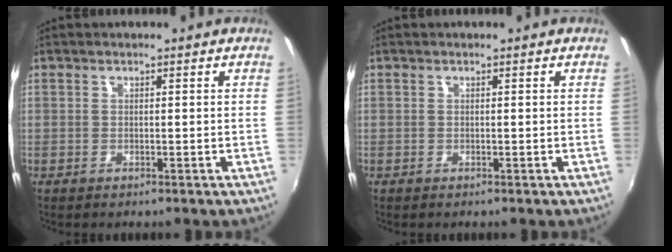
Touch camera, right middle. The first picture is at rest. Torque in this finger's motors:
{"motor_torque": [0.12, -0.08, 0.03, 0.01]}